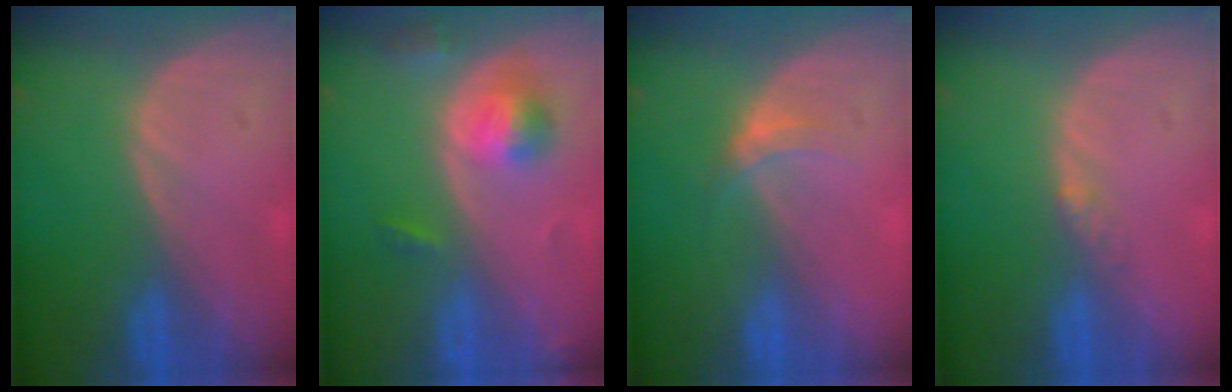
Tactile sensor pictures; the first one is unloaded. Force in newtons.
{"total": 5.4, "press": 4.8, "slide": 2.3}
{"total": 2.6, "press": 2.2, "slide": 1.4}
{"total": 1.6, "press": 1.3, "slide": 0.9}